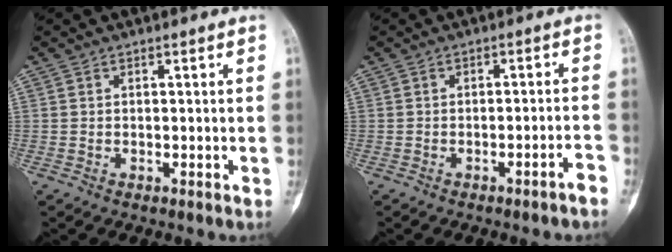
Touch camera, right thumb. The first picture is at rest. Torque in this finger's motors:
{"motor_torque": [-0.07, 0.07, -0.01, -0.16, 0.04]}